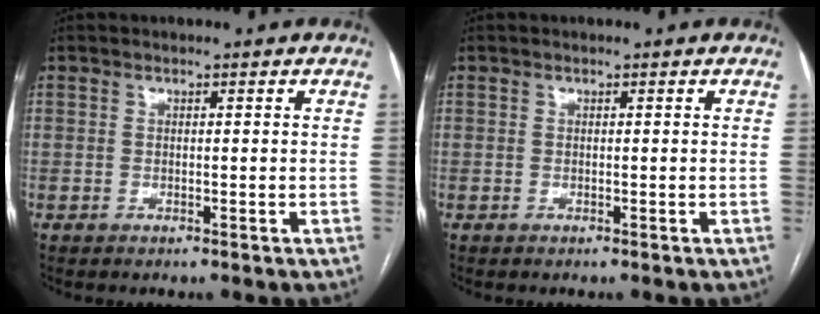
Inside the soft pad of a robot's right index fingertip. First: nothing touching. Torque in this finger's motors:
{"motor_torque": [0.00, 0.02, 0.00, 0.00]}